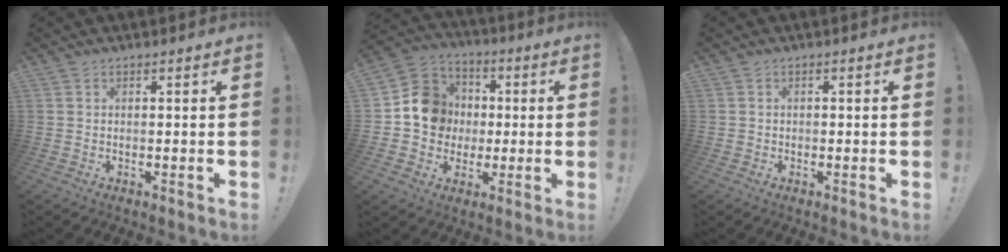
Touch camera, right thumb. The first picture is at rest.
{"total": 12.8, "force": [0.1, 12.0, 4.4], "torque": [-0.049, 0.018, 0.015]}
{"total": 0.7, "force": [-0.3, 0.6, 0.2], "torque": [-0.003, 0.002, -0.005]}